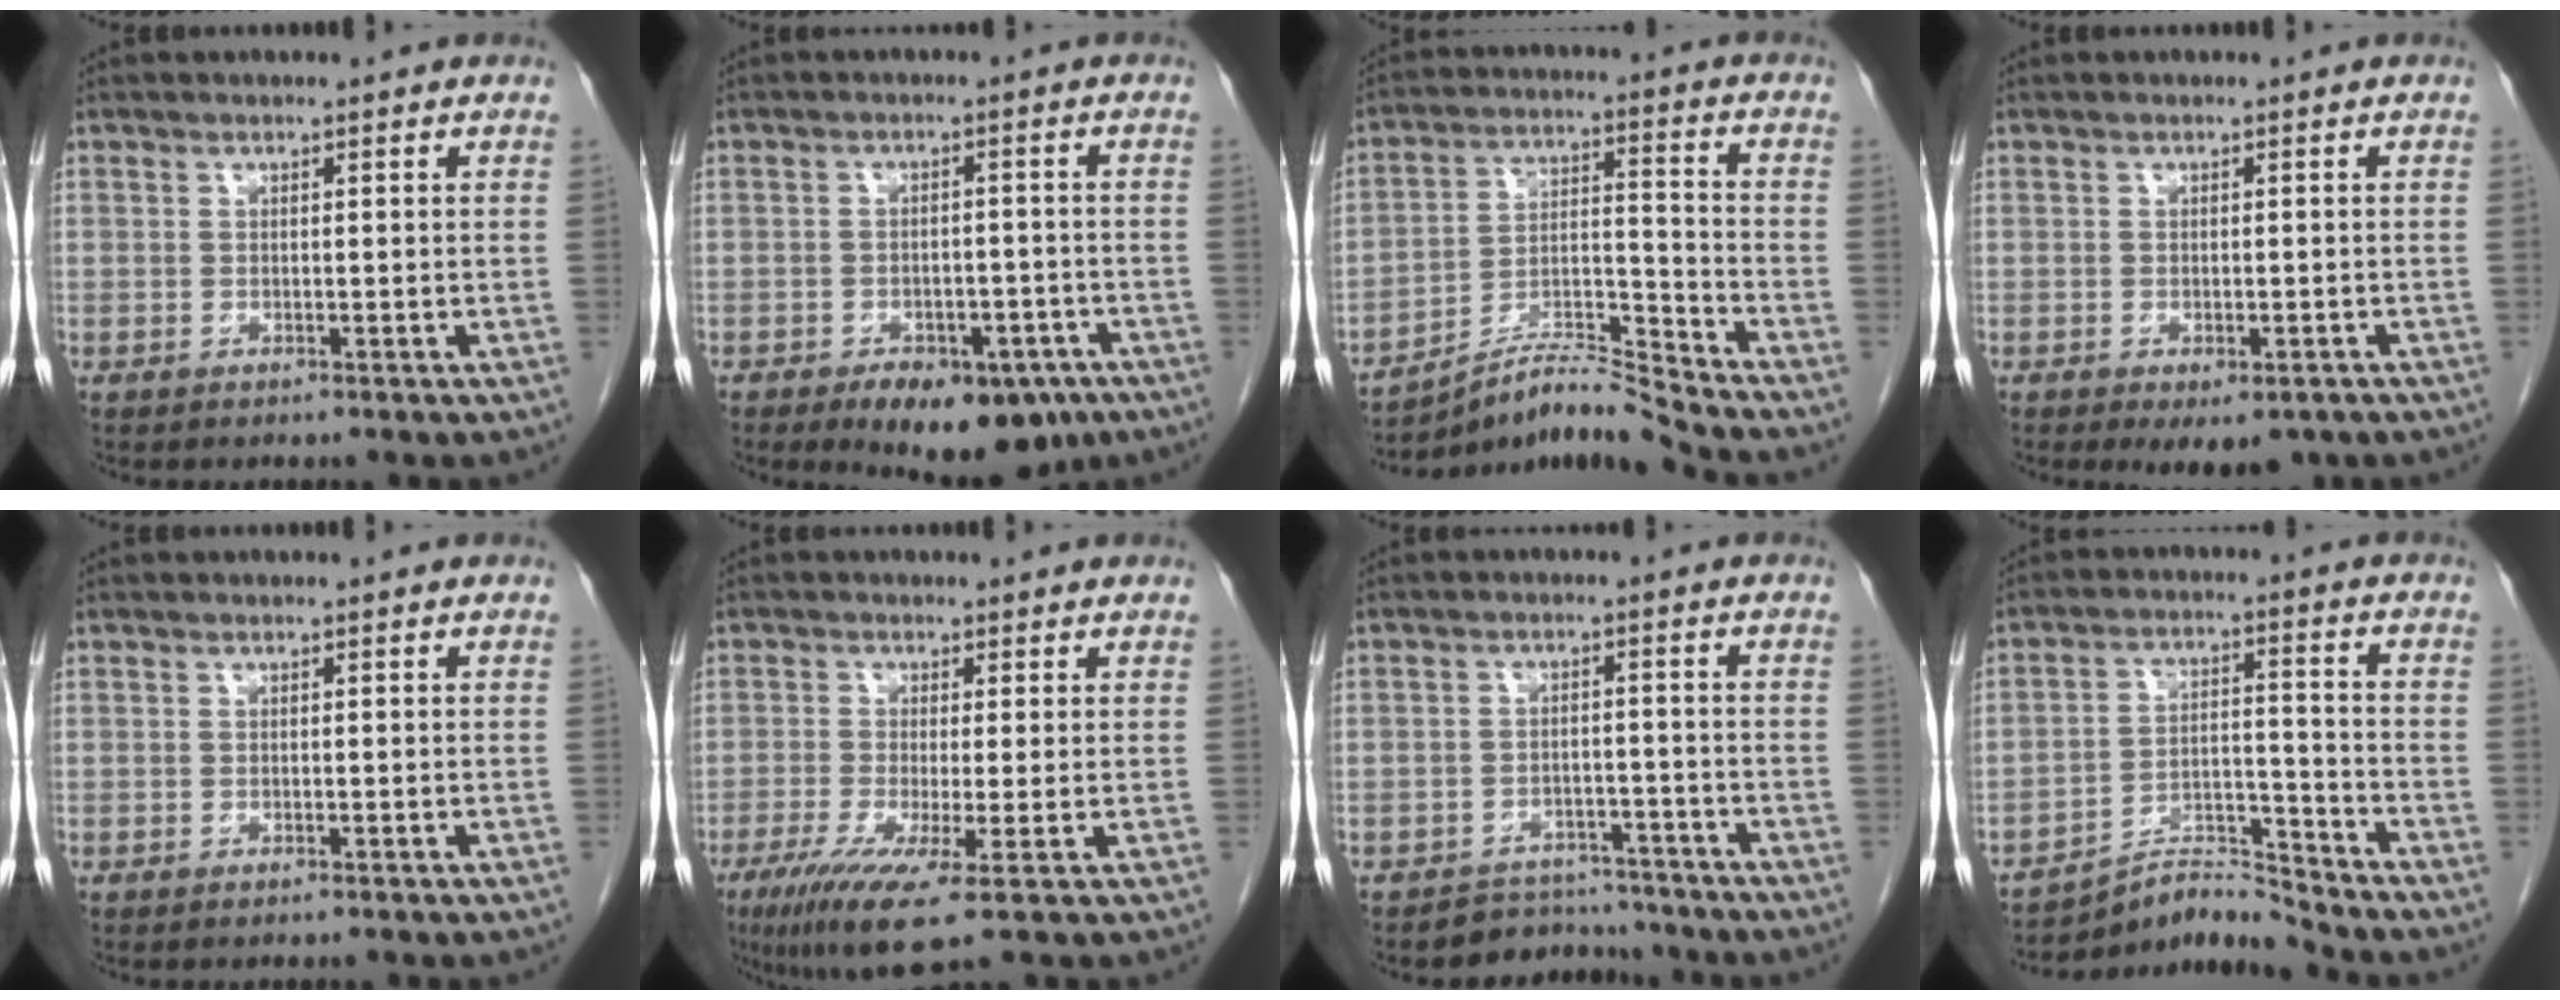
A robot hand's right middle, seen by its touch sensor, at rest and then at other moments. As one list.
[{"total": 11.3, "force": [-7.4, 5.6, 6.5], "torque": [-0.078, 0.003, -0.099]}, {"total": 9.9, "force": [-9.4, -2.2, 2.1], "torque": [-0.043, 0.019, -0.168]}, {"total": 4.5, "force": [-2.9, 2.0, 2.8], "torque": [-0.034, -0.007, -0.033]}, {"total": 0.0}, {"total": 8.1, "force": [-3.9, 0.4, 7.1], "torque": [-0.124, -0.025, -0.067]}, {"total": 5.1, "force": [-4.6, 1.9, -0.9], "torque": [0.017, 0.019, -0.071]}, {"total": 7.3, "force": [-7.1, -1.5, -0.8], "torque": [0.007, 0.023, -0.125]}]